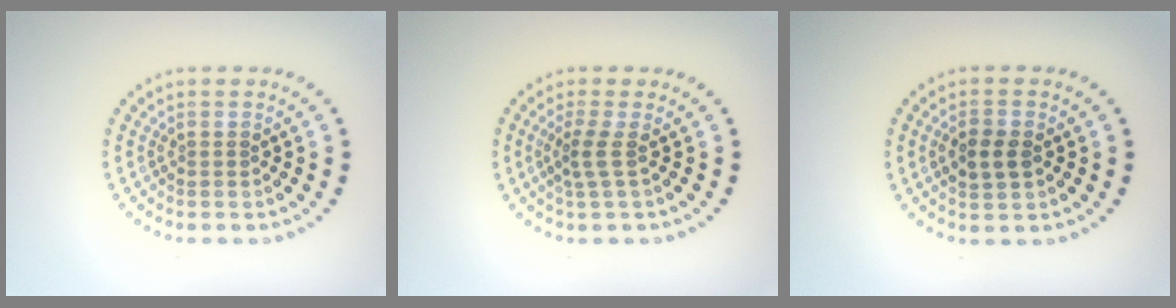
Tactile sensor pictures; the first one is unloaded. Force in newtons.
{"total": 1.9, "press": 1.2, "slide": 1.5}
{"total": 2.6, "press": 2.6, "slide": 0.1}